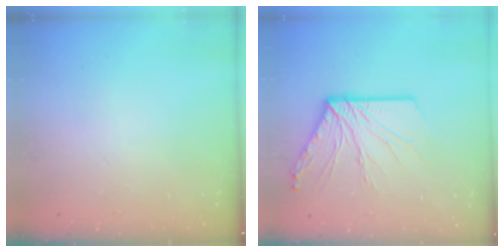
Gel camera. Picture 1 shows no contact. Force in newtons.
{"total": 12.4, "press": 12.4, "slide": 0.5}